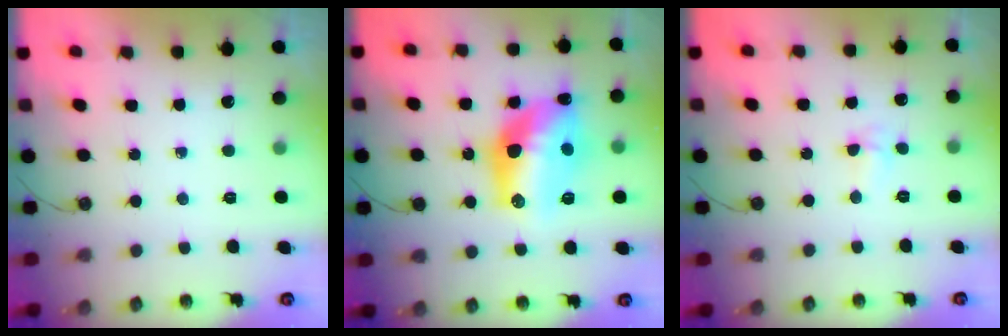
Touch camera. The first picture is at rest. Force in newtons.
{"total": 17.8, "press": 17.5, "slide": 3.7}
{"total": 3.6, "press": 3.5, "slide": 0.8}